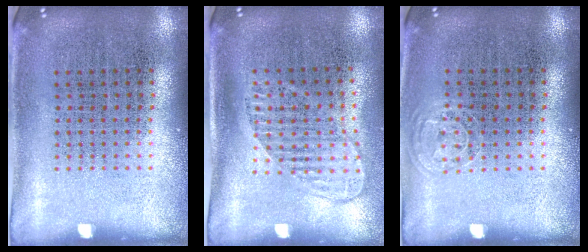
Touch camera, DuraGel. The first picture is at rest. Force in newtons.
{"total": 1.4, "press": 1.2, "slide": 0.7}
{"total": 0.7, "press": 0.6, "slide": 0.3}